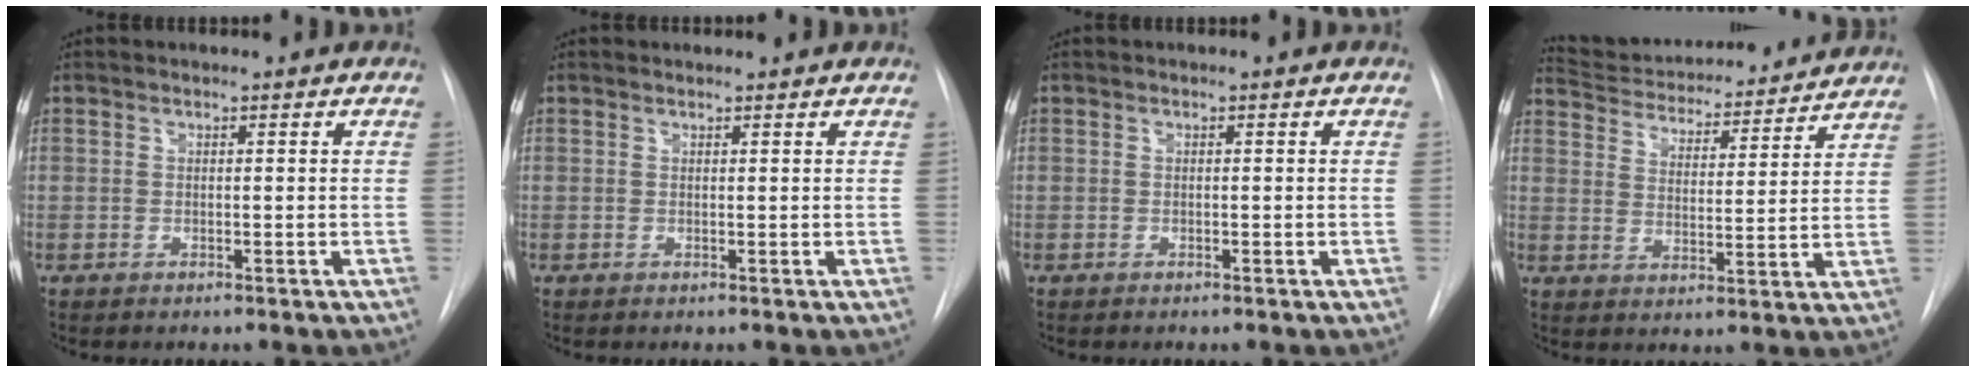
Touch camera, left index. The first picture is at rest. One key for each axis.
{"total": 1.4, "fx": 1.4, "fy": 0.1, "fz": 0.2, "tx": -0.009, "ty": 0.012, "tz": 0.021}
{"total": 0.0}
{"total": 19.6, "fx": 18.4, "fy": 4.1, "fz": 5.4, "tx": -0.086, "ty": 0.012, "tz": 0.256}